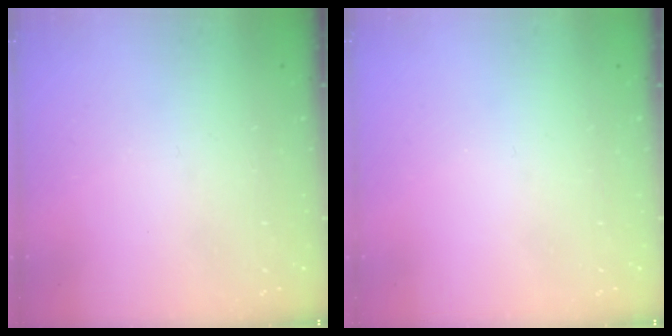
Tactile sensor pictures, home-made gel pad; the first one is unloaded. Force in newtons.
{"total": 0.0}